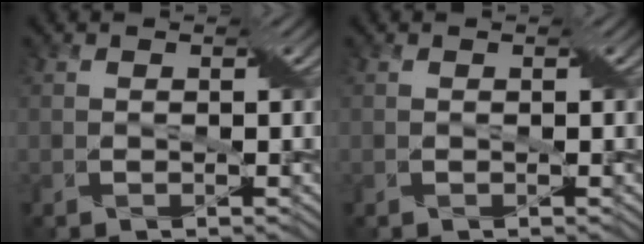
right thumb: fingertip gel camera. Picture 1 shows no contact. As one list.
[{"total": 0.0}]